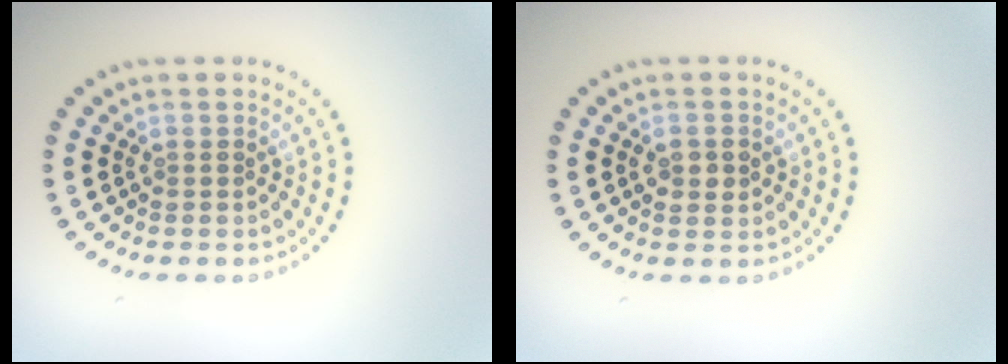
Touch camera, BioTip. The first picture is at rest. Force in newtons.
{"total": 1.6, "press": 1.6, "slide": 0.2}